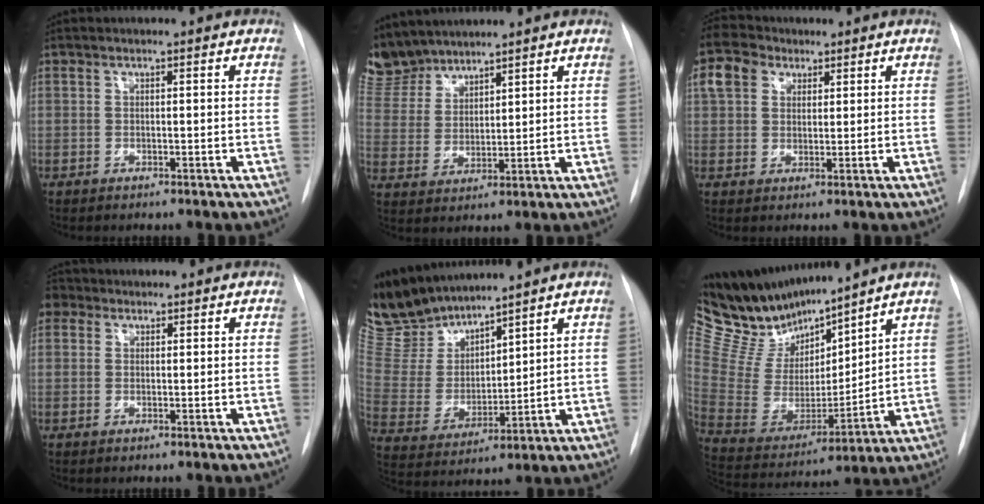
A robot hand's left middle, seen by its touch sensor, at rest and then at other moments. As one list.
[{"total": 8.7, "force": [8.2, 2.4, 1.1], "torque": [-0.031, 0.005, 0.180]}, {"total": 9.0, "force": [5.0, 6.4, 3.8], "torque": [-0.089, 0.033, 0.094]}, {"total": 2.4, "force": [1.3, 2.0, 0.5], "torque": [-0.006, 0.011, 0.019]}, {"total": 12.4, "force": [11.7, 2.8, 2.8], "torque": [-0.072, -0.006, 0.251]}, {"total": 16.7, "force": [15.3, 2.6, 6.1], "torque": [-0.129, -0.013, 0.300]}]